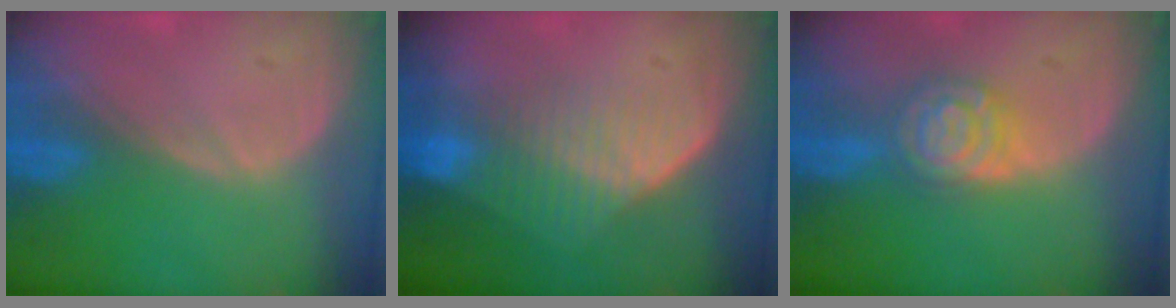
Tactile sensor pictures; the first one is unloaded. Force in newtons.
{"total": 7.1, "press": 6.2, "slide": 3.3}
{"total": 5.9, "press": 5.9, "slide": 0.3}